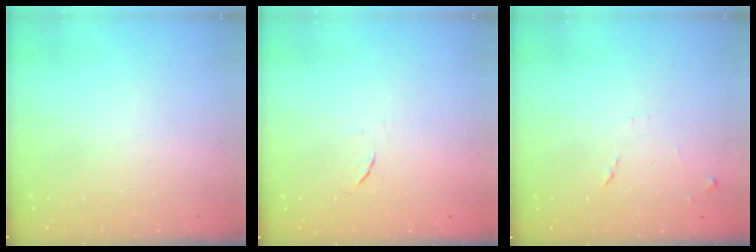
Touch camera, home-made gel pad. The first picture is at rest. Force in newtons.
{"total": 3.6, "press": 3.6, "slide": 0.6}
{"total": 7.5, "press": 7.5, "slide": 0.6}